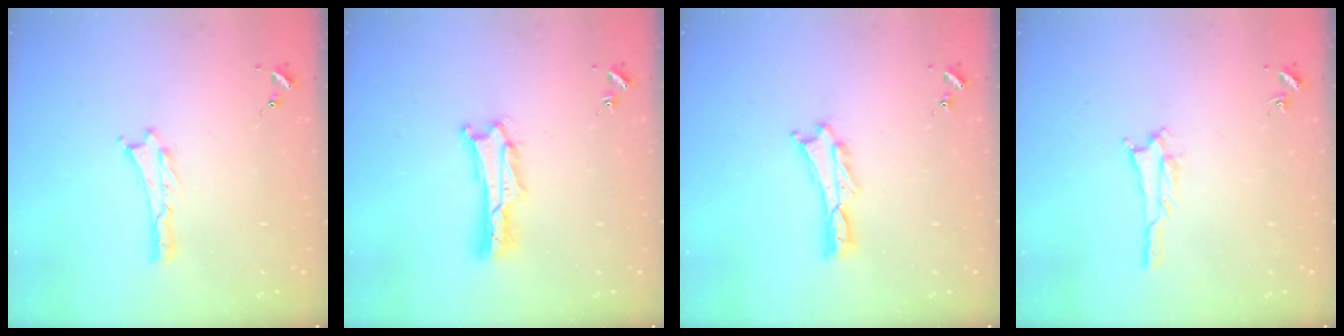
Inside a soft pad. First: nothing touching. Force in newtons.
{"total": 1.6, "press": 1.5, "slide": 0.3}
{"total": 0.6, "press": 0.6, "slide": 0.2}
{"total": 1.1, "press": 1.1, "slide": 0.2}